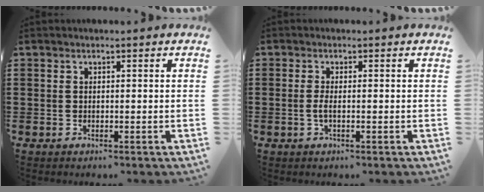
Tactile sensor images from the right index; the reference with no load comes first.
{"total": 2.0, "force": [-0.4, 0.3, 1.9], "torque": [-0.044, -0.004, -0.011]}